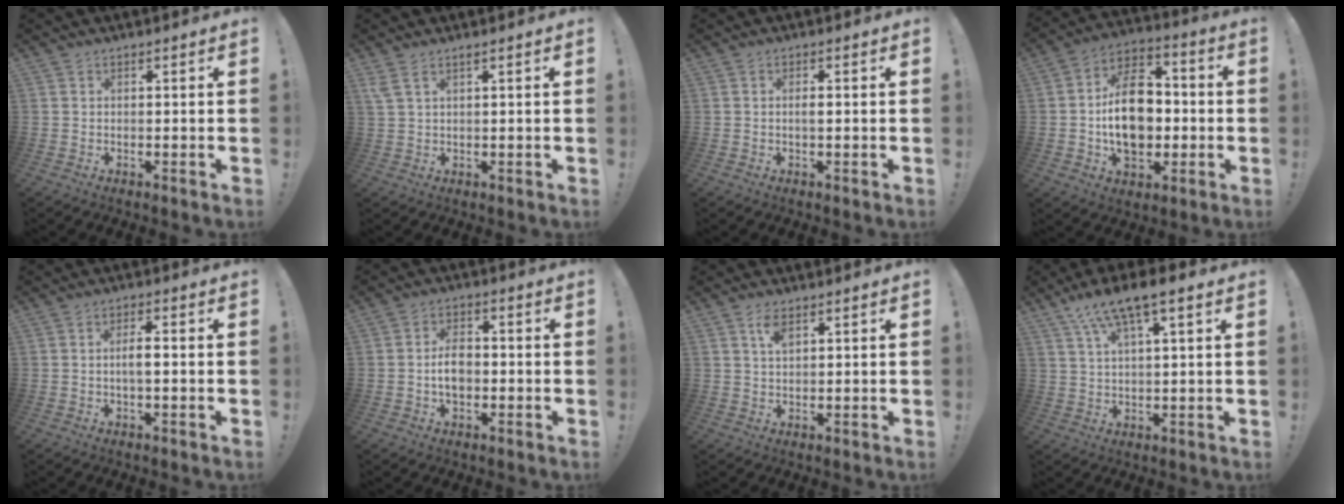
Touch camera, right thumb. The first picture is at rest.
{"total": 3.2, "force": [1.9, 0.8, 2.5], "torque": [-0.057, 0.001, 0.037]}
{"total": 1.5, "force": [-0.3, 0.4, 1.5], "torque": [-0.025, 0.001, -0.007]}
{"total": 18.1, "force": [-1.3, 12.7, 12.9], "torque": [-0.224, 0.012, -0.022]}
{"total": 3.9, "force": [-0.5, 1.2, 3.7], "torque": [-0.065, 0.005, -0.012]}
{"total": 6.3, "force": [-1.0, 4.3, 4.4], "torque": [-0.069, 0.011, -0.020]}
{"total": 4.0, "force": [2.0, 1.8, 2.9], "torque": [-0.048, -0.005, 0.032]}
{"total": 10.0, "force": [6.1, 2.0, 7.7], "torque": [-0.146, -0.023, 0.111]}